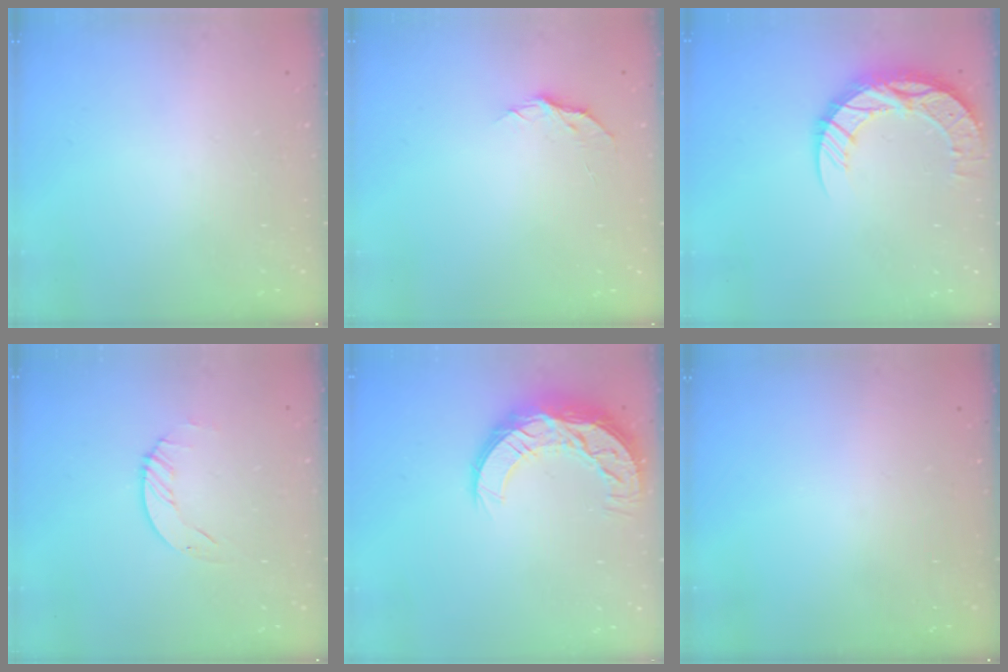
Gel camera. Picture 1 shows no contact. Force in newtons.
{"total": 5.1, "press": 5.1, "slide": 0.2}
{"total": 13.3, "press": 13.2, "slide": 1.0}
{"total": 1.9, "press": 1.9, "slide": 0.2}
{"total": 13.1, "press": 13.1, "slide": 0.6}
{"total": 0.0}